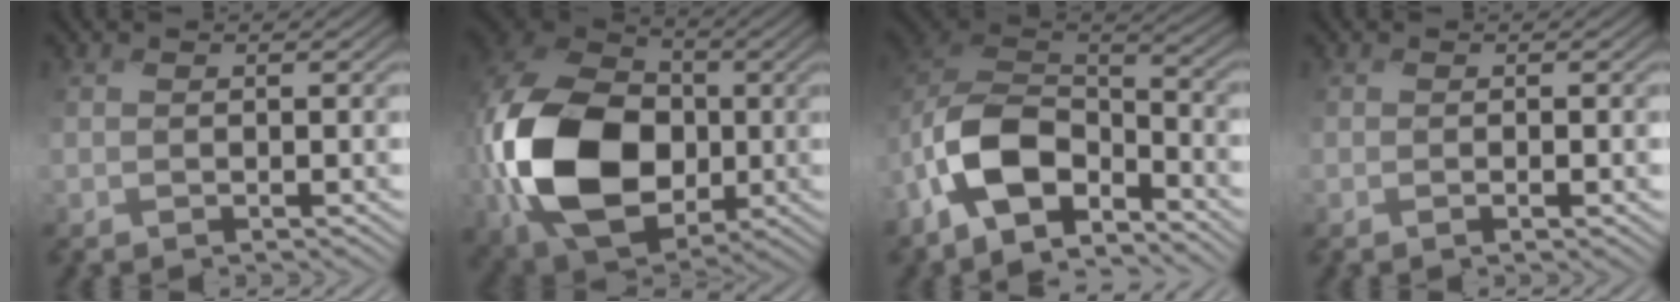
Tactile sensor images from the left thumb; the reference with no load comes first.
{"total": 17.8, "force": [-2.2, 12.9, 12.1], "torque": [-0.299, -0.021, -0.043]}
{"total": 12.2, "force": [-6.6, 6.4, 8.0], "torque": [-0.183, -0.012, -0.147]}
{"total": 1.2, "force": [-0.4, 0.3, 1.1], "torque": [-0.019, 0.000, -0.007]}